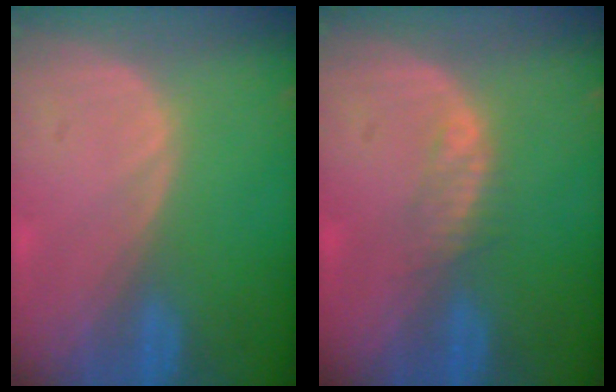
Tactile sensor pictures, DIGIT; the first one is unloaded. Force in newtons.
{"total": 1.8, "press": 1.8, "slide": 0.1}